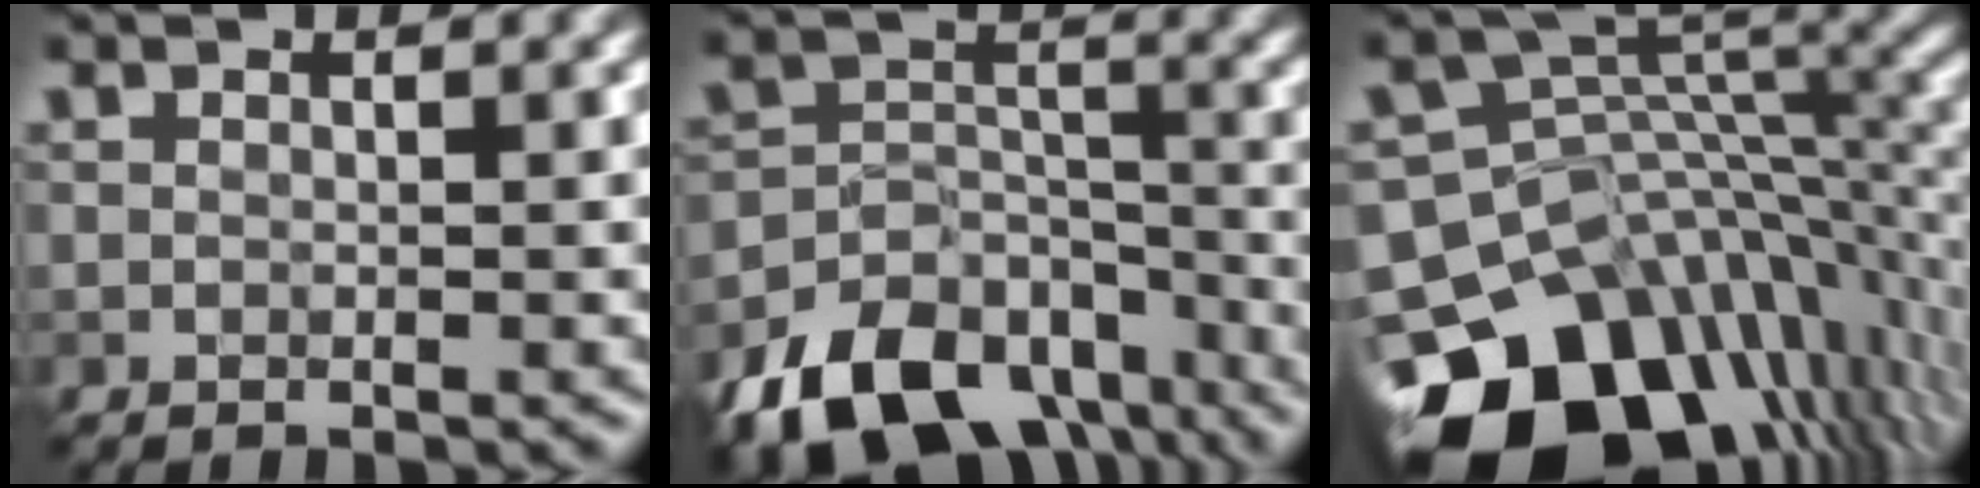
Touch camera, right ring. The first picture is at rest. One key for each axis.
{"total": 12.2, "fx": -8.9, "fy": 6.8, "fz": 5.0, "tx": -0.086, "ty": -0.009, "tz": -0.139}
{"total": 15.0, "fx": -9.0, "fy": 8.9, "fz": 8.1, "tx": -0.165, "ty": -0.007, "tz": -0.140}